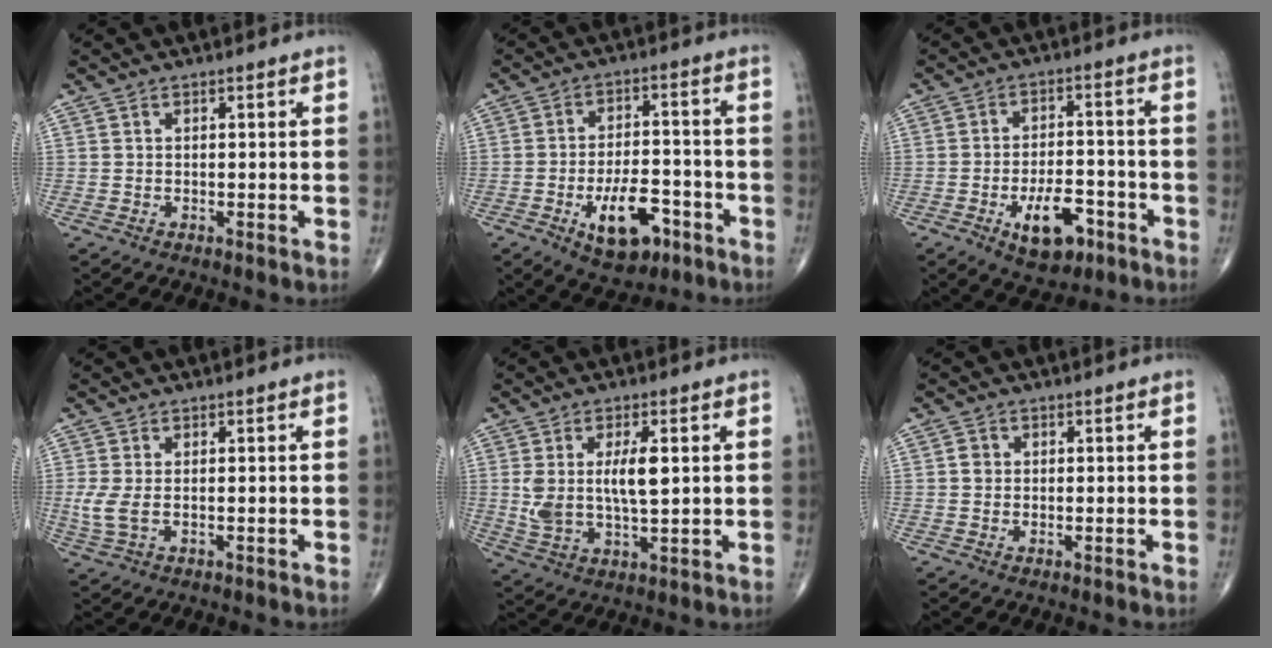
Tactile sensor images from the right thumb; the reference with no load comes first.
{"total": 11.5, "force": [-5.2, 5.9, 8.4], "torque": [-0.115, 0.027, -0.076]}
{"total": 10.0, "force": [-4.7, 5.1, 7.2], "torque": [-0.096, 0.025, -0.069]}
{"total": 3.8, "force": [-0.3, 1.9, 3.2], "torque": [-0.087, -0.005, -0.003]}
{"total": 9.2, "force": [1.6, 3.6, 8.3], "torque": [-0.162, -0.007, 0.035]}
{"total": 1.6, "force": [0.2, 1.5, 0.6], "torque": [-0.003, 0.002, 0.001]}